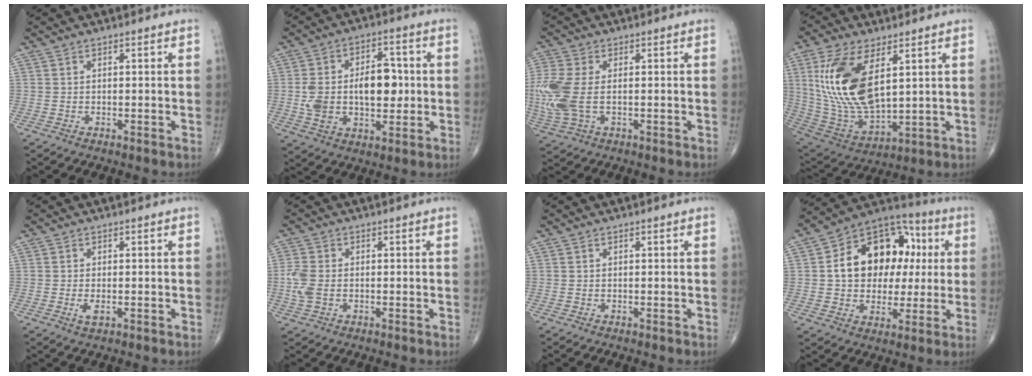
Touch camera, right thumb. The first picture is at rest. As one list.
[{"total": 13.8, "force": [0.2, 8.2, 11.1], "torque": [-0.172, 0.020, 0.011]}, {"total": 10.8, "force": [-0.4, 6.1, 8.9], "torque": [-0.246, -0.005, -0.005]}, {"total": 19.2, "force": [5.6, 9.1, 15.9], "torque": [-0.317, -0.028, 0.119]}, {"total": 1.8, "force": [-0.5, 0.7, 1.6], "torque": [-0.035, -0.005, -0.008]}, {"total": 4.6, "force": [-0.6, 2.9, 3.4], "torque": [-0.098, 0.004, -0.015]}, {"total": 0.0}, {"total": 18.7, "force": [2.6, 13.5, 12.6], "torque": [-0.152, 0.026, 0.038]}]